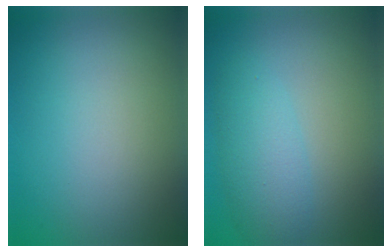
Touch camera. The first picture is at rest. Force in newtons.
{"total": 2.2, "press": 2.2, "slide": 0.1}